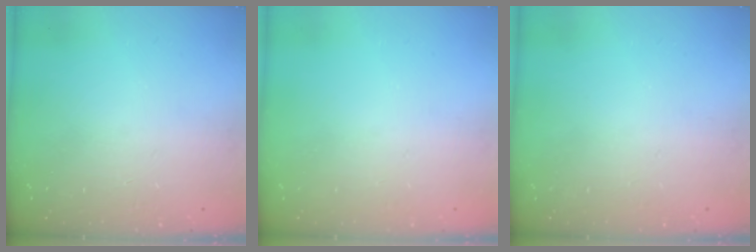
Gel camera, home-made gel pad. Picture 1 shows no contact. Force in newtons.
{"total": 0.0}
{"total": 0.0}